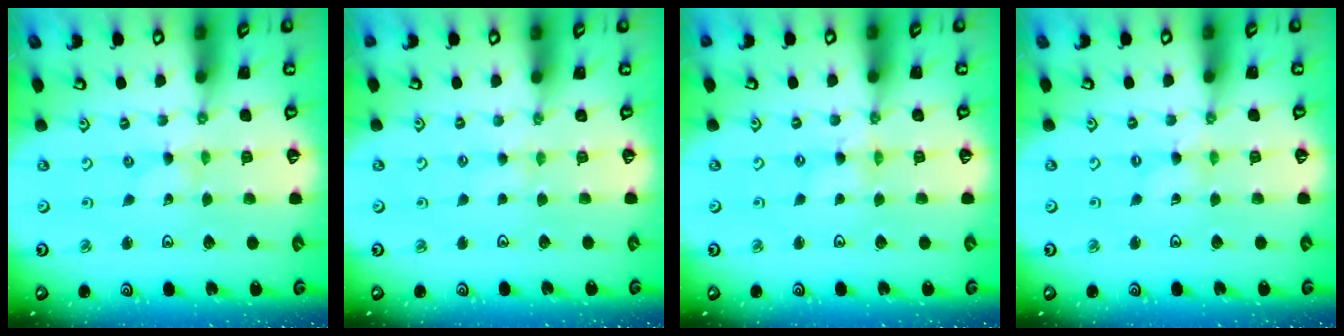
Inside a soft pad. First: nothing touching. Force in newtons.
{"total": 1.9, "press": 1.9, "slide": 0.3}
{"total": 1.0, "press": 0.9, "slide": 0.2}
{"total": 0.0}